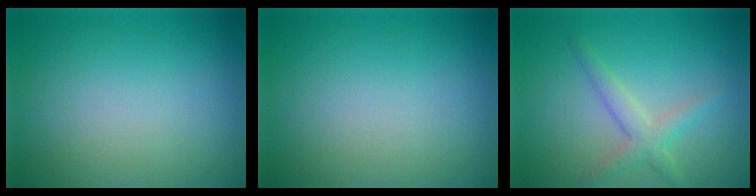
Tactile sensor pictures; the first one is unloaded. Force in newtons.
{"total": 0.0}
{"total": 2.5, "press": 2.5, "slide": 0.2}